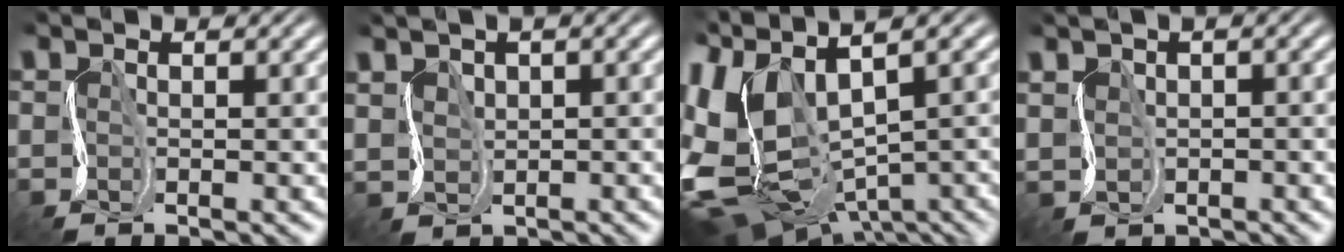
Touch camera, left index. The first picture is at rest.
{"total": 0.6, "force": [0.3, -0.1, -0.6], "torque": [0.005, -0.007, 0.016]}
{"total": 10.1, "force": [-1.7, 5.3, 8.4], "torque": [-0.218, -0.013, 0.004]}
{"total": 0.7, "force": [-0.2, 0.1, -0.6], "torque": [0.007, -0.007, 0.008]}